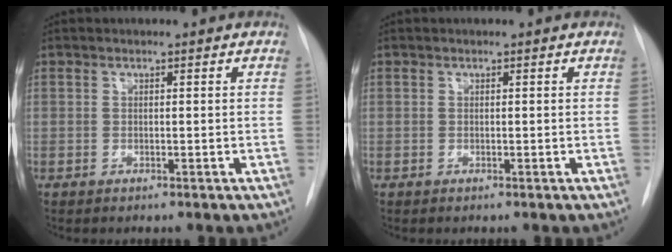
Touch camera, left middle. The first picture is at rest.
{"total": 0.0}